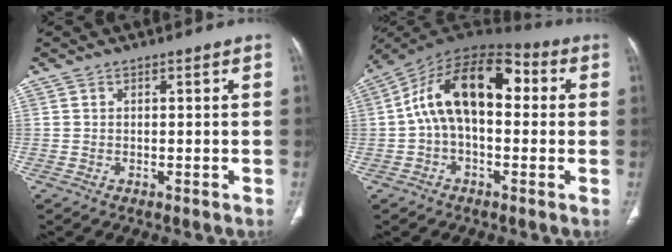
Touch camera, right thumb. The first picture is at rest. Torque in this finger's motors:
{"motor_torque": [2.44, 2.57, 1.83, -0.66, 0.21]}